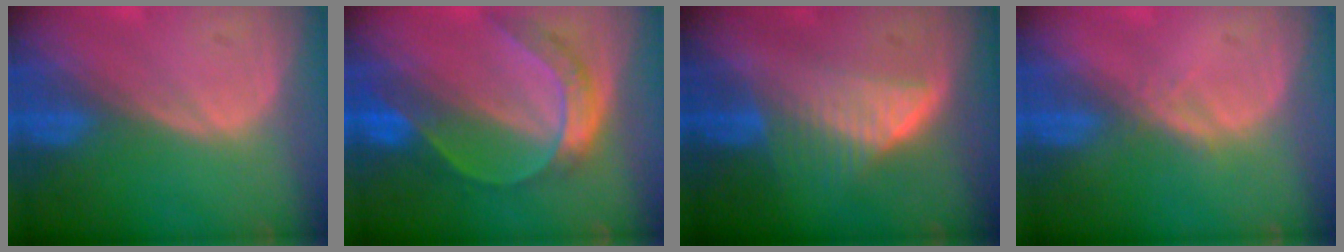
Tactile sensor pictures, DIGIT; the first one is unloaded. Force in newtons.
{"total": 7.7, "press": 6.5, "slide": 4.2}
{"total": 6.5, "press": 5.8, "slide": 3.0}
{"total": 1.5, "press": 1.3, "slide": 0.8}